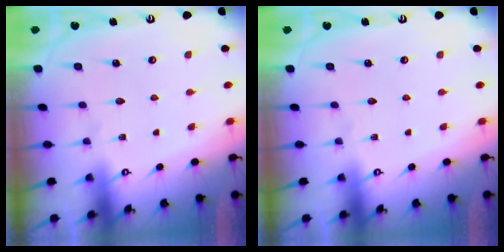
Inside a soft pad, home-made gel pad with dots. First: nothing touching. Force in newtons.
{"total": 0.0}